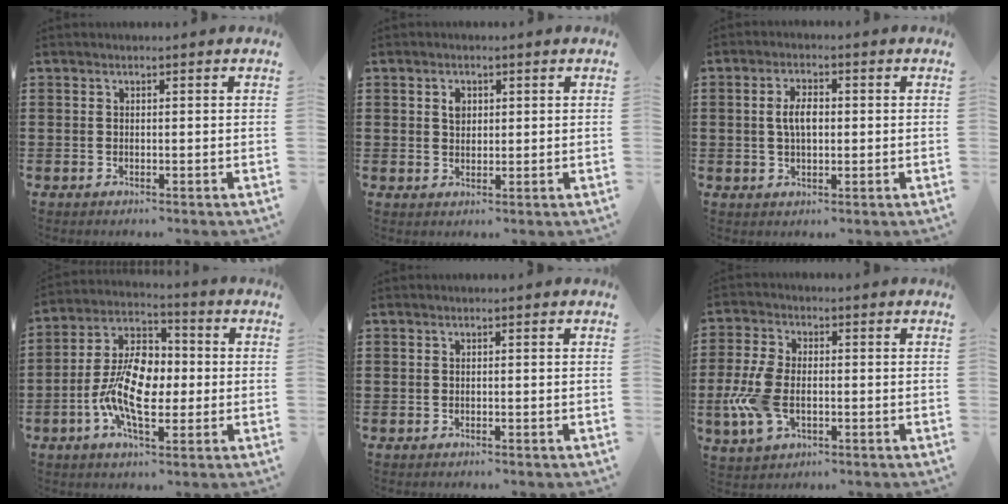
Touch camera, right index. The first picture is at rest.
{"total": 2.0, "force": [0.7, 1.4, 1.2], "torque": [-0.026, 0.006, 0.013]}
{"total": 4.1, "force": [0.3, 1.9, 3.6], "torque": [-0.064, 0.003, 0.002]}
{"total": 10.5, "force": [-1.7, 5.9, 8.6], "torque": [-0.194, 0.004, -0.036]}
{"total": 0.0}
{"total": 7.8, "force": [-1.7, 4.3, 6.2], "torque": [-0.156, -0.005, -0.037]}